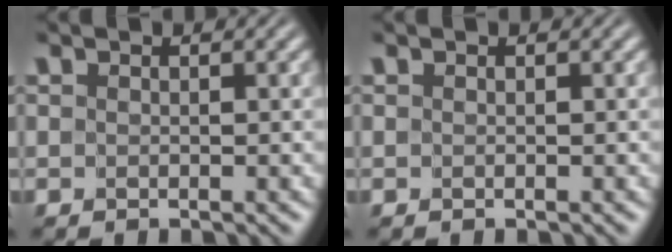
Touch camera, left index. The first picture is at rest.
{"total": 0.0}